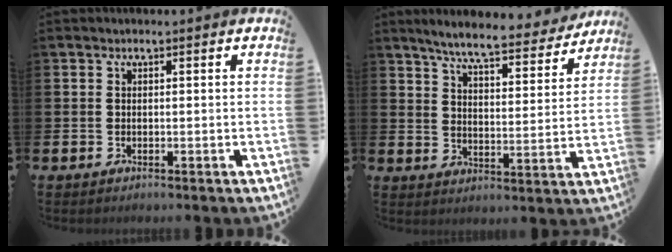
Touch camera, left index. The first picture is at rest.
{"total": 7.3, "force": [6.7, 0.7, 2.8], "torque": [-0.069, -0.041, 0.112]}